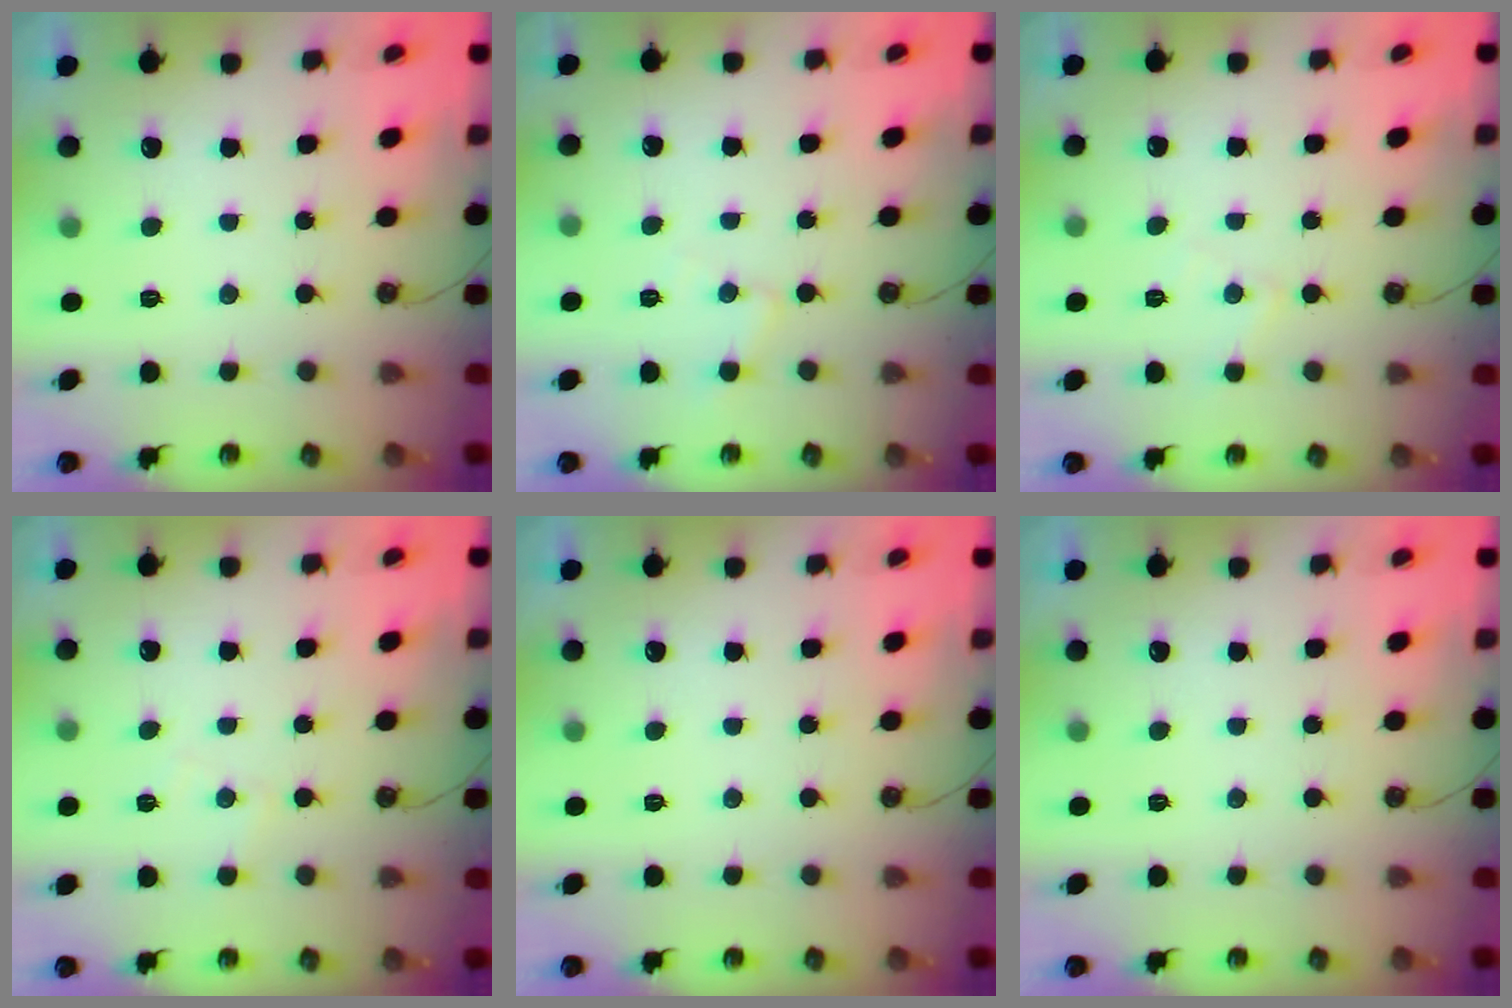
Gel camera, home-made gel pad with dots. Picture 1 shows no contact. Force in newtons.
{"total": 5.8, "press": 5.8, "slide": 0.6}
{"total": 4.9, "press": 4.8, "slide": 0.7}
{"total": 4.5, "press": 4.4, "slide": 0.6}
{"total": 0.0}
{"total": 0.0}